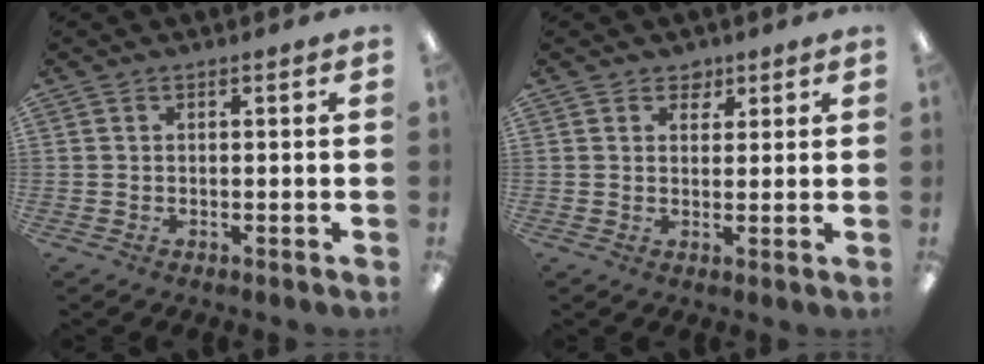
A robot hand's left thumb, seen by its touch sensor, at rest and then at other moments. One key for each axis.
{"total": 3.2, "fx": 2.3, "fy": 2.2, "fz": 0.4, "tx": 0.009, "ty": -0.010, "tz": 0.038}